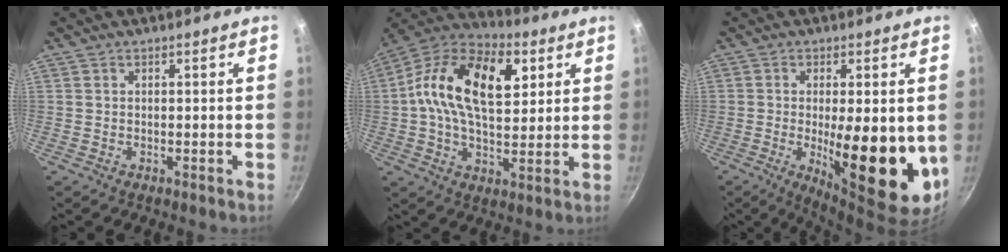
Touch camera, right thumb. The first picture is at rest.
{"total": 20.5, "force": [5.0, 11.7, 16.0], "torque": [-0.264, 0.010, 0.064]}
{"total": 16.3, "force": [-1.7, 5.3, 15.3], "torque": [-0.207, -0.014, -0.013]}